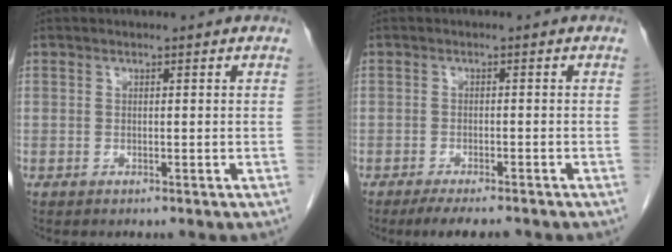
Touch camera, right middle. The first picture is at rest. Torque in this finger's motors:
{"motor_torque": [0.92, -0.54, 0.07, 0.06]}